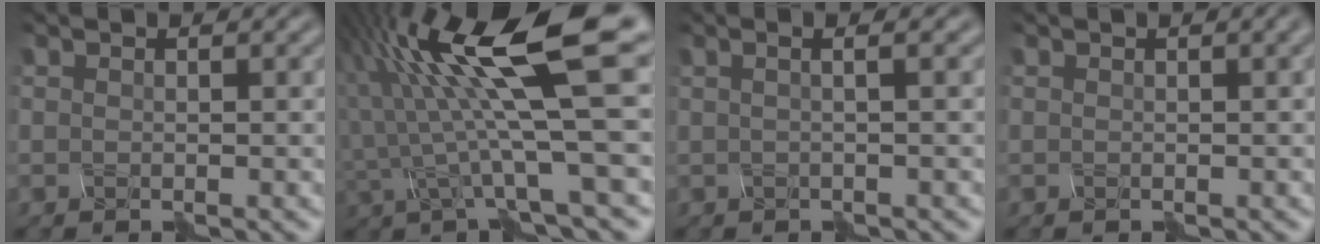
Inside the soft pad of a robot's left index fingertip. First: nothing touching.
{"total": 9.5, "force": [0.3, 0.4, 9.4], "torque": [-0.193, -0.008, 0.042]}
{"total": 1.4, "force": [-0.1, -0.2, 1.3], "torque": [-0.027, -0.005, -0.003]}
{"total": 3.1, "force": [1.5, 1.4, 2.4], "torque": [-0.011, 0.021, 0.017]}